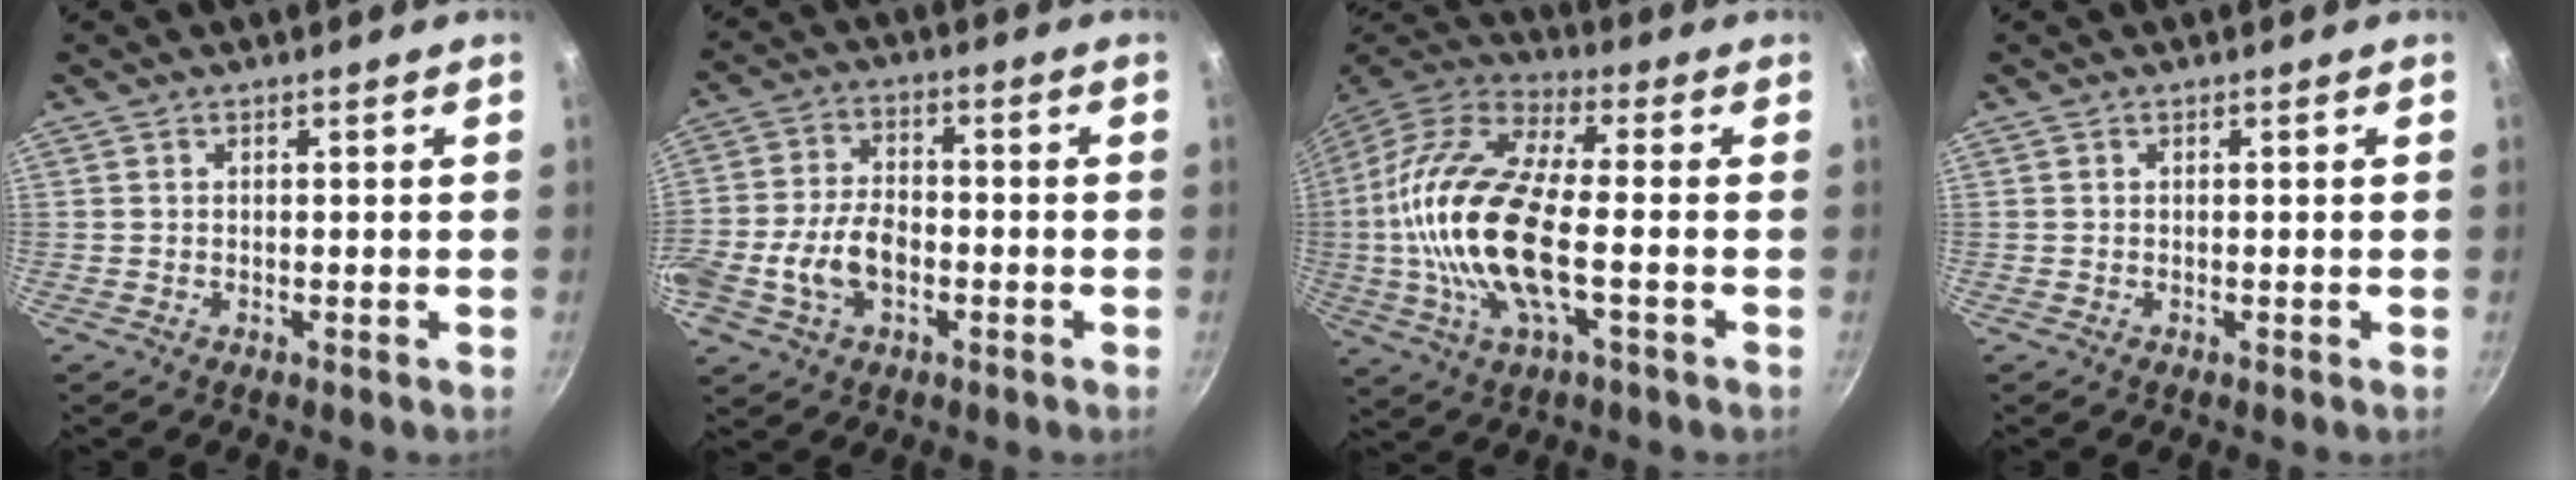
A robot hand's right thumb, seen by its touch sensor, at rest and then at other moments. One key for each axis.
{"total": 10.2, "fx": -2.8, "fy": 6.5, "fz": 7.3, "tx": -0.130, "ty": 0.027, "tz": -0.059}
{"total": 21.4, "fx": -2.3, "fy": 8.5, "fz": 19.5, "tx": -0.393, "ty": 0.023, "tz": -0.060}
{"total": 0.0}